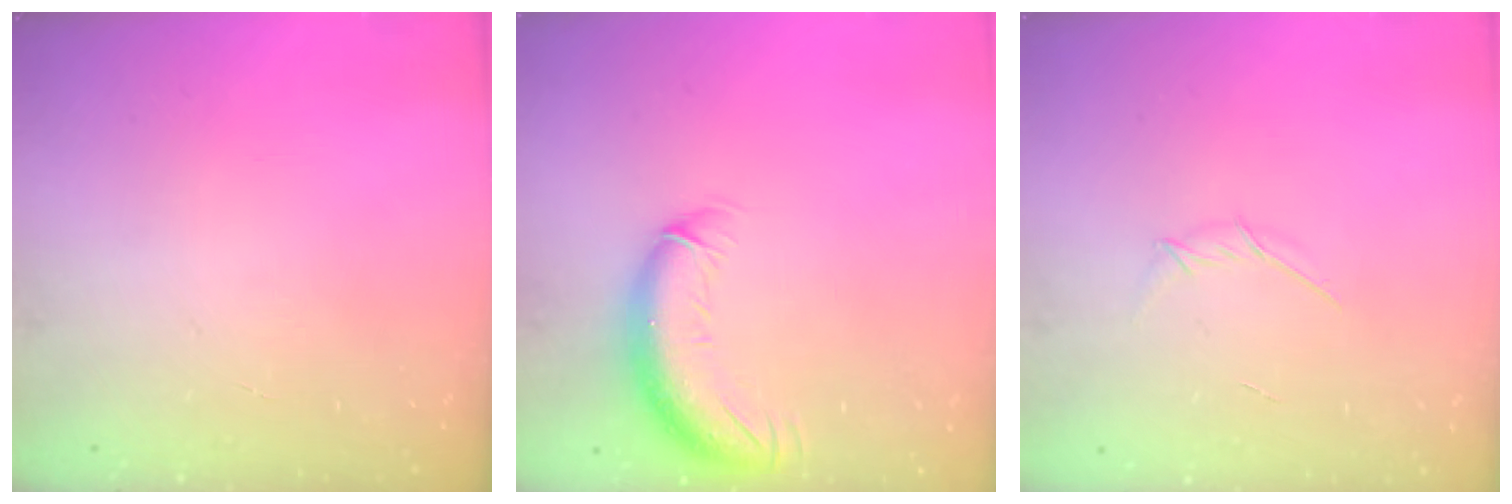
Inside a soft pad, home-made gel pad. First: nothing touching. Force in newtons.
{"total": 11.4, "press": 11.0, "slide": 2.6}
{"total": 3.4, "press": 3.3, "slide": 0.9}